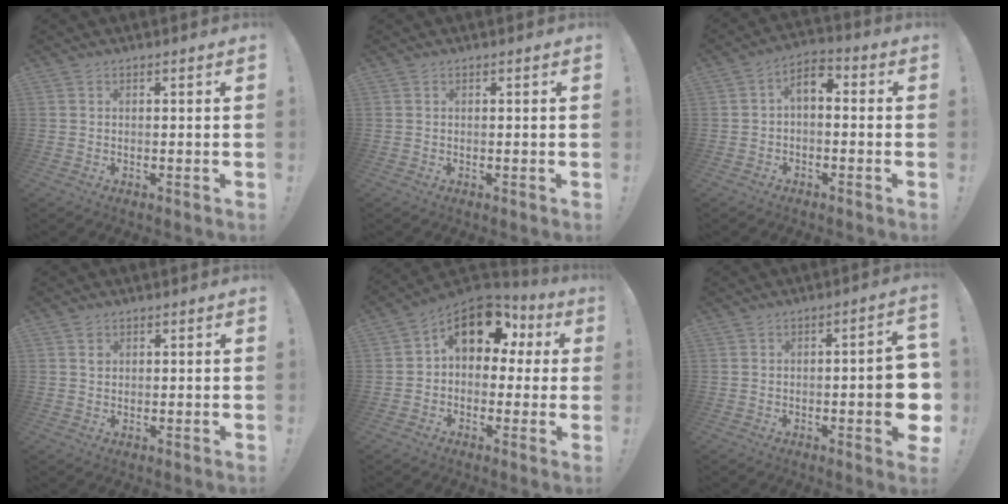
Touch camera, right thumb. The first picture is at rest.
{"total": 0.0}
{"total": 4.6, "force": [-1.0, 2.8, 3.6], "torque": [-0.058, 0.009, -0.015]}
{"total": 1.0, "force": [0.6, 0.8, 0.1], "torque": [0.012, -0.005, 0.009]}
{"total": 13.5, "force": [5.4, 8.9, 8.7], "torque": [-0.119, -0.020, 0.099]}
{"total": 9.0, "force": [-2.0, 2.0, 8.6], "torque": [-0.110, 0.003, -0.029]}